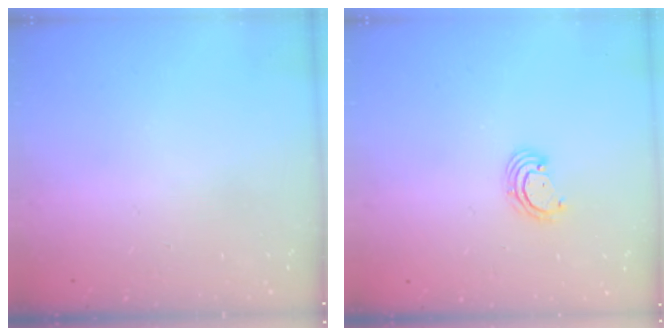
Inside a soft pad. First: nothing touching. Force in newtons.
{"total": 2.6, "press": 2.6, "slide": 0.2}